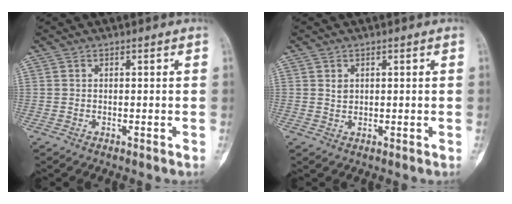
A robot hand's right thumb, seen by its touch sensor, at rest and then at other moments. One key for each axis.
{"total": 1.4, "fx": 0.5, "fy": 1.1, "fz": 0.7, "tx": -0.005, "ty": -0.004, "tz": 0.011}